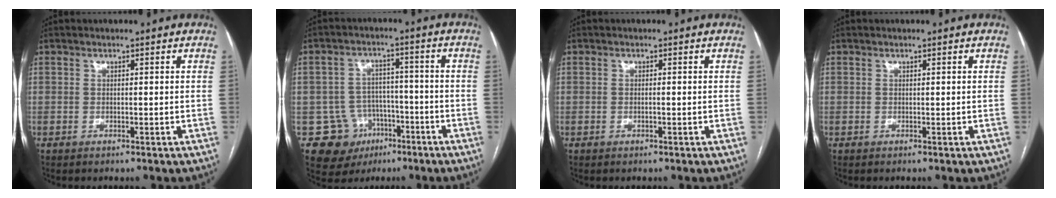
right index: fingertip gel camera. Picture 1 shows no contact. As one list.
[{"total": 9.2, "force": [-4.0, 8.2, 1.3], "torque": [-0.018, 0.027, -0.049]}, {"total": 0.6, "force": [-0.1, 0.0, 0.5], "torque": [-0.013, 0.000, -0.002]}, {"total": 0.0}]